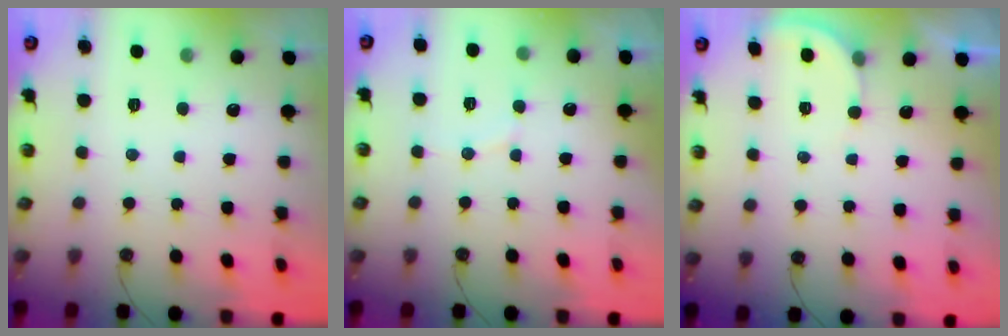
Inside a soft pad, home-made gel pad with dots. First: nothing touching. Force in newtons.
{"total": 5.6, "press": 5.4, "slide": 1.3}
{"total": 2.2, "press": 2.2, "slide": 0.2}